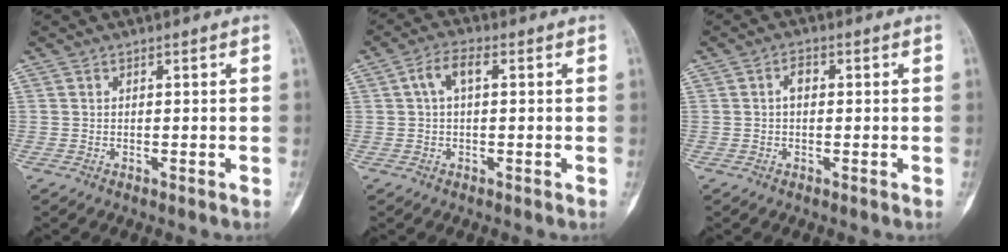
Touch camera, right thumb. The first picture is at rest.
{"total": 4.3, "force": [0.9, 2.1, 3.7], "torque": [-0.072, 0.017, 0.013]}
{"total": 2.2, "force": [0.1, 1.3, 1.7], "torque": [-0.021, 0.008, -0.002]}